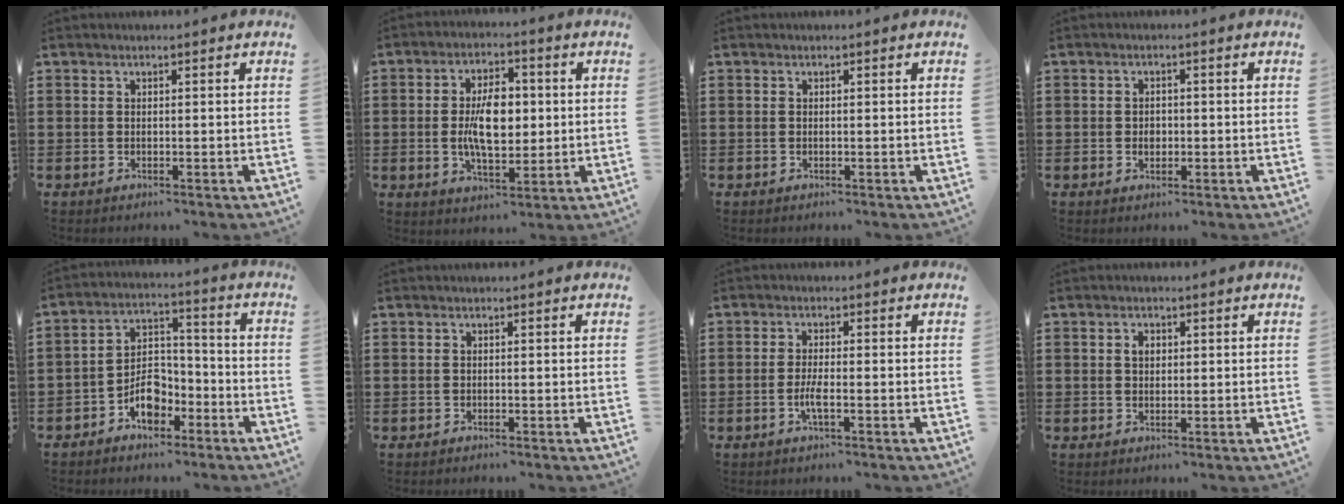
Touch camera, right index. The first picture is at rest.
{"total": 8.5, "force": [0.2, 4.4, 7.3], "torque": [-0.129, 0.006, -0.002]}
{"total": 0.0}
{"total": 1.8, "force": [-0.2, 1.3, 1.2], "torque": [-0.023, 0.006, -0.006]}
{"total": 7.0, "force": [-4.1, 4.2, 3.7], "torque": [-0.069, 0.021, -0.074]}
{"total": 0.0}
{"total": 3.0, "force": [-1.1, 0.5, 2.7], "torque": [-0.062, -0.004, -0.024]}
{"total": 1.7, "force": [0.4, 1.2, 1.1], "torque": [-0.024, 0.008, 0.007]}